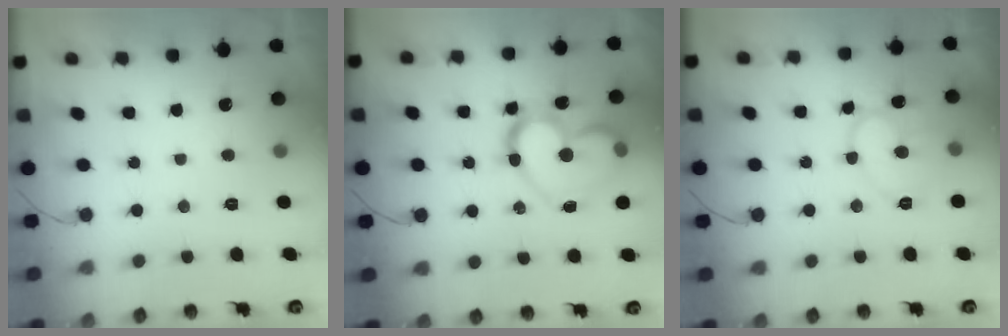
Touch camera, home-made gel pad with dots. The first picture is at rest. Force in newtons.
{"total": 16.1, "press": 16.1, "slide": 1.4}
{"total": 10.9, "press": 10.9, "slide": 0.1}